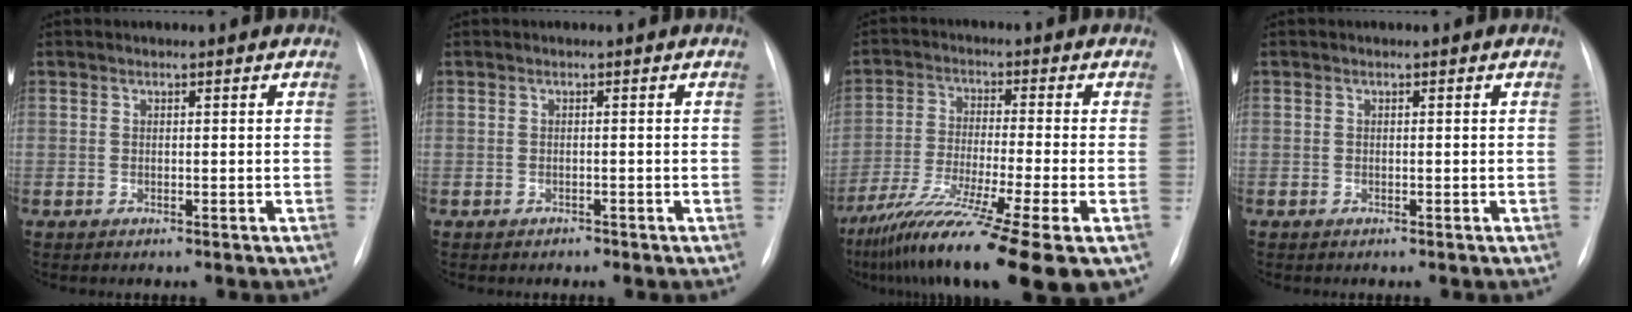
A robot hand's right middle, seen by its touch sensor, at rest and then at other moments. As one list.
[{"total": 0.6, "force": [-0.6, 0.3, 0.0], "torque": [-0.006, -0.001, -0.010]}, {"total": 17.2, "force": [-11.1, 0.4, 13.2], "torque": [-0.218, -0.050, -0.187]}, {"total": 0.0}]